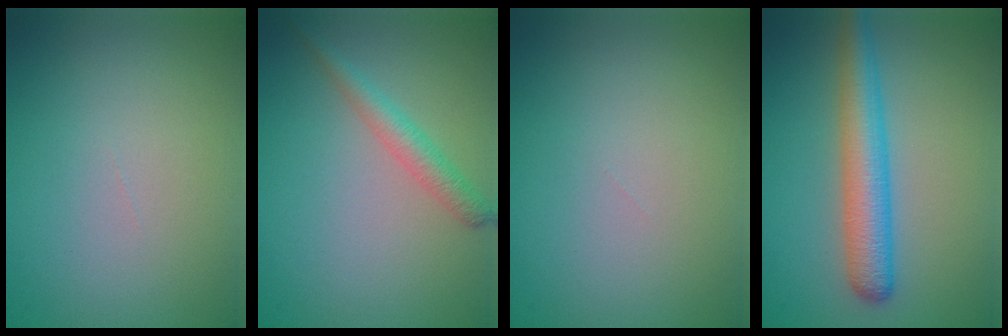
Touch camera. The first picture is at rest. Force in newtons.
{"total": 2.2, "press": 2.2, "slide": 0.1}
{"total": 0.0}
{"total": 4.6, "press": 4.6, "slide": 0.1}